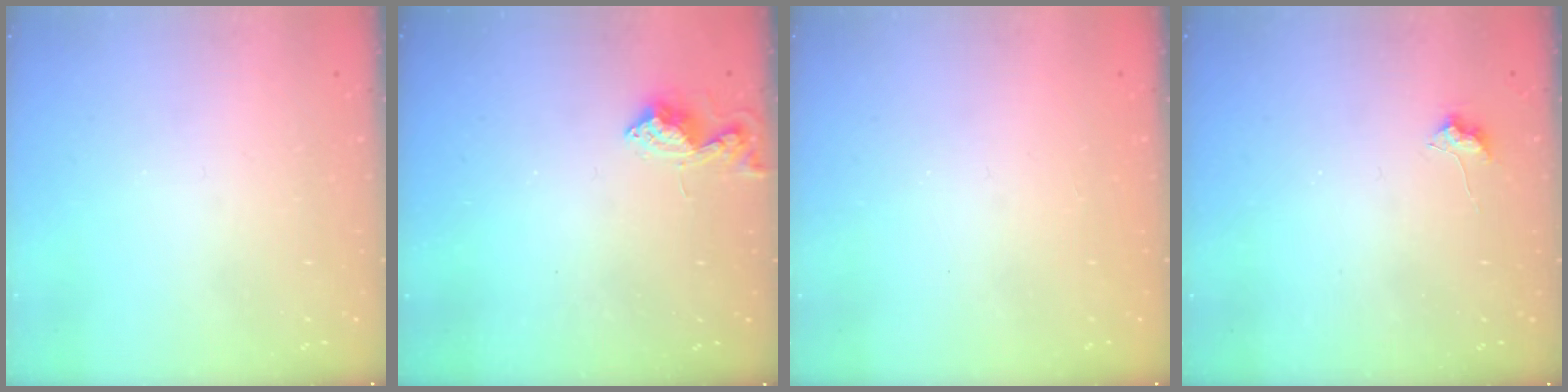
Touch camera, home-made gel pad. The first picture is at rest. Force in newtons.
{"total": 9.1, "press": 9.1, "slide": 0.4}
{"total": 0.9, "press": 0.9, "slide": 0.2}
{"total": 5.7, "press": 5.7, "slide": 0.9}